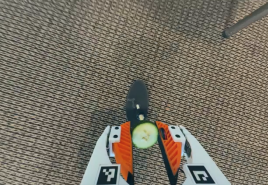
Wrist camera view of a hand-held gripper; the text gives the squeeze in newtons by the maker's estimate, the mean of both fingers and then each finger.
{"total": 9.4, "left": 9.3, "right": 9.6}